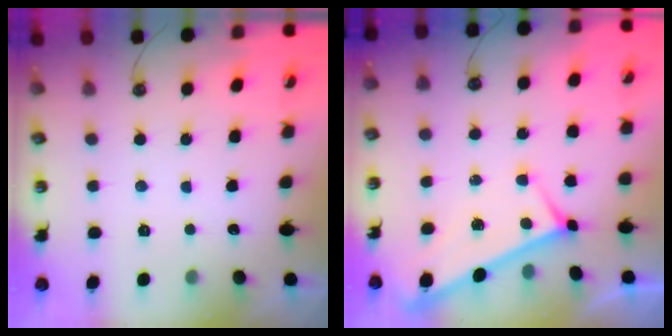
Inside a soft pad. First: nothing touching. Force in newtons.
{"total": 2.5, "press": 2.5, "slide": 0.6}